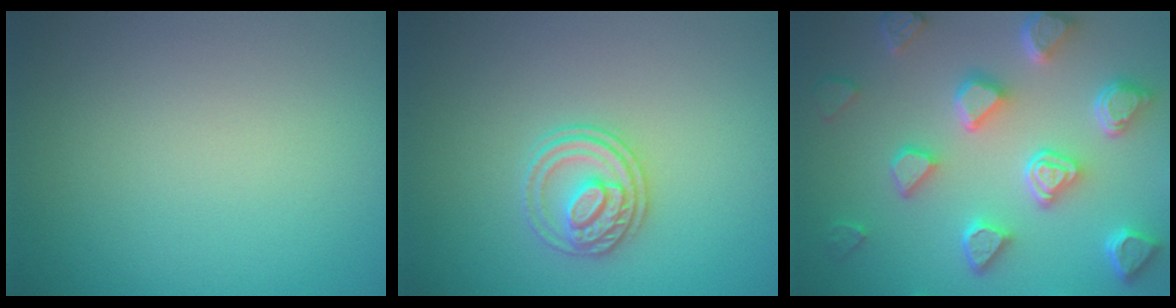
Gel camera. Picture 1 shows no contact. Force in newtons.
{"total": 2.7, "press": 2.6, "slide": 0.7}
{"total": 7.3, "press": 5.8, "slide": 4.4}